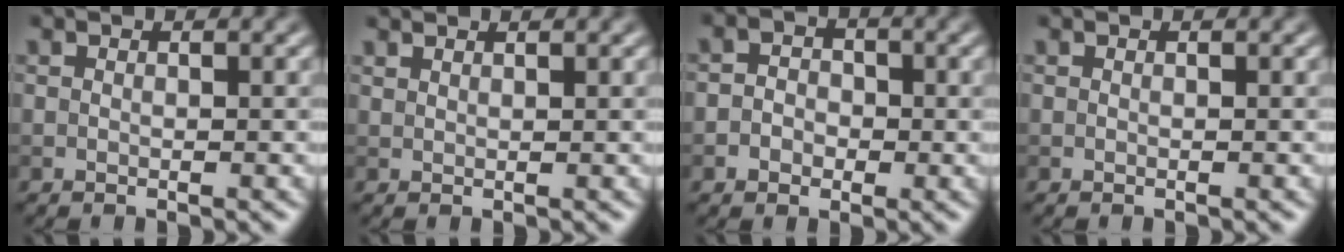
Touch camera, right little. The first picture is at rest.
{"total": 0.7, "force": [0.7, -0.1, -0.1], "torque": [0.000, 0.003, 0.018]}
{"total": 2.1, "force": [-0.5, 1.7, 1.0], "torque": [-0.001, 0.003, -0.019]}
{"total": 0.0}